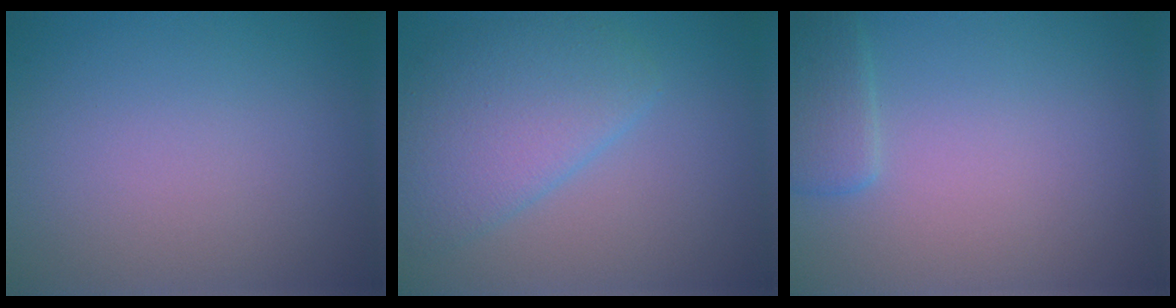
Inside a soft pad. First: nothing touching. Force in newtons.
{"total": 5.0, "press": 5.0, "slide": 0.2}
{"total": 1.9, "press": 1.9, "slide": 0.2}